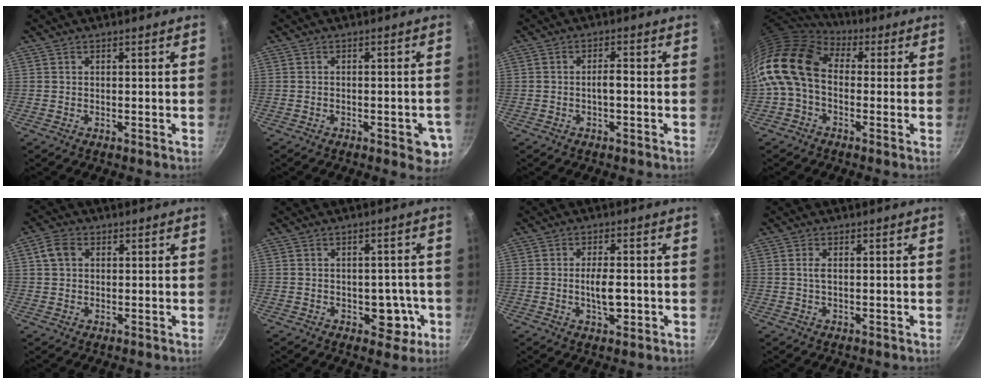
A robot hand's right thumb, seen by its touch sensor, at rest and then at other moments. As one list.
[{"total": 6.2, "force": [-2.3, 2.4, 5.2], "torque": [-0.045, 0.005, -0.026]}, {"total": 2.3, "force": [-0.7, 0.7, 2.0], "torque": [-0.034, 0.016, -0.011]}, {"total": 15.3, "force": [0.3, 10.9, 10.8], "torque": [-0.203, 0.030, -0.016]}, {"total": 4.3, "force": [1.1, 3.2, 2.5], "torque": [-0.042, 0.007, 0.015]}, {"total": 6.1, "force": [-1.9, 4.3, 4.0], "torque": [-0.014, 0.015, -0.019]}, {"total": 5.4, "force": [-0.9, 2.3, 4.8], "torque": [-0.070, 0.007, -0.014]}, {"total": 1.5, "force": [0.2, 0.7, 1.4], "torque": [-0.028, 0.001, 0.004]}]